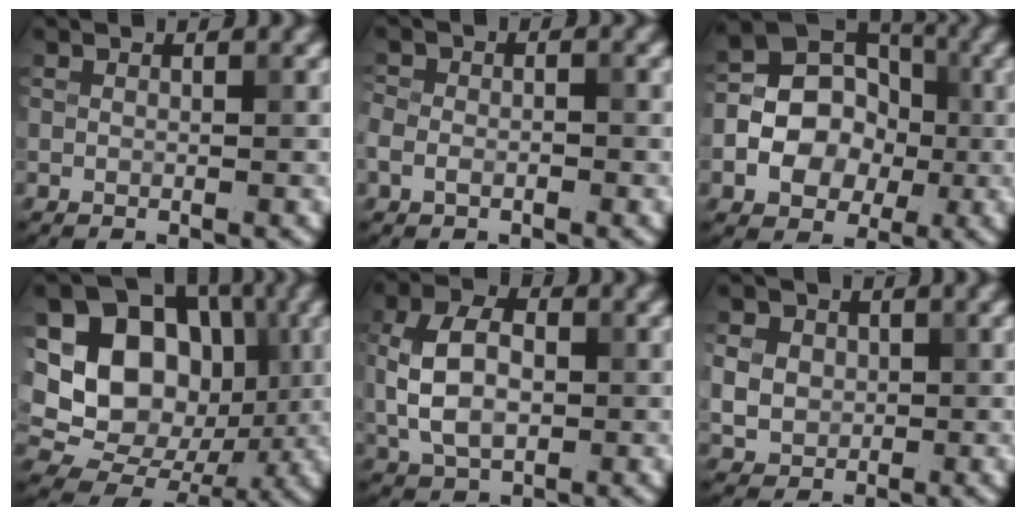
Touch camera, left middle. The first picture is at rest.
{"total": 2.1, "force": [-0.8, 1.4, 1.3], "torque": [-0.028, 0.000, -0.021]}
{"total": 8.8, "force": [-1.7, 7.3, 4.7], "torque": [-0.066, -0.001, -0.043]}
{"total": 15.3, "force": [2.1, 12.5, 8.6], "torque": [-0.156, 0.028, 0.035]}
{"total": 6.1, "force": [0.3, 4.1, 4.5], "torque": [-0.088, 0.006, 0.001]}
{"total": 4.2, "force": [0.7, 3.7, 1.9], "torque": [-0.049, 0.006, 0.009]}